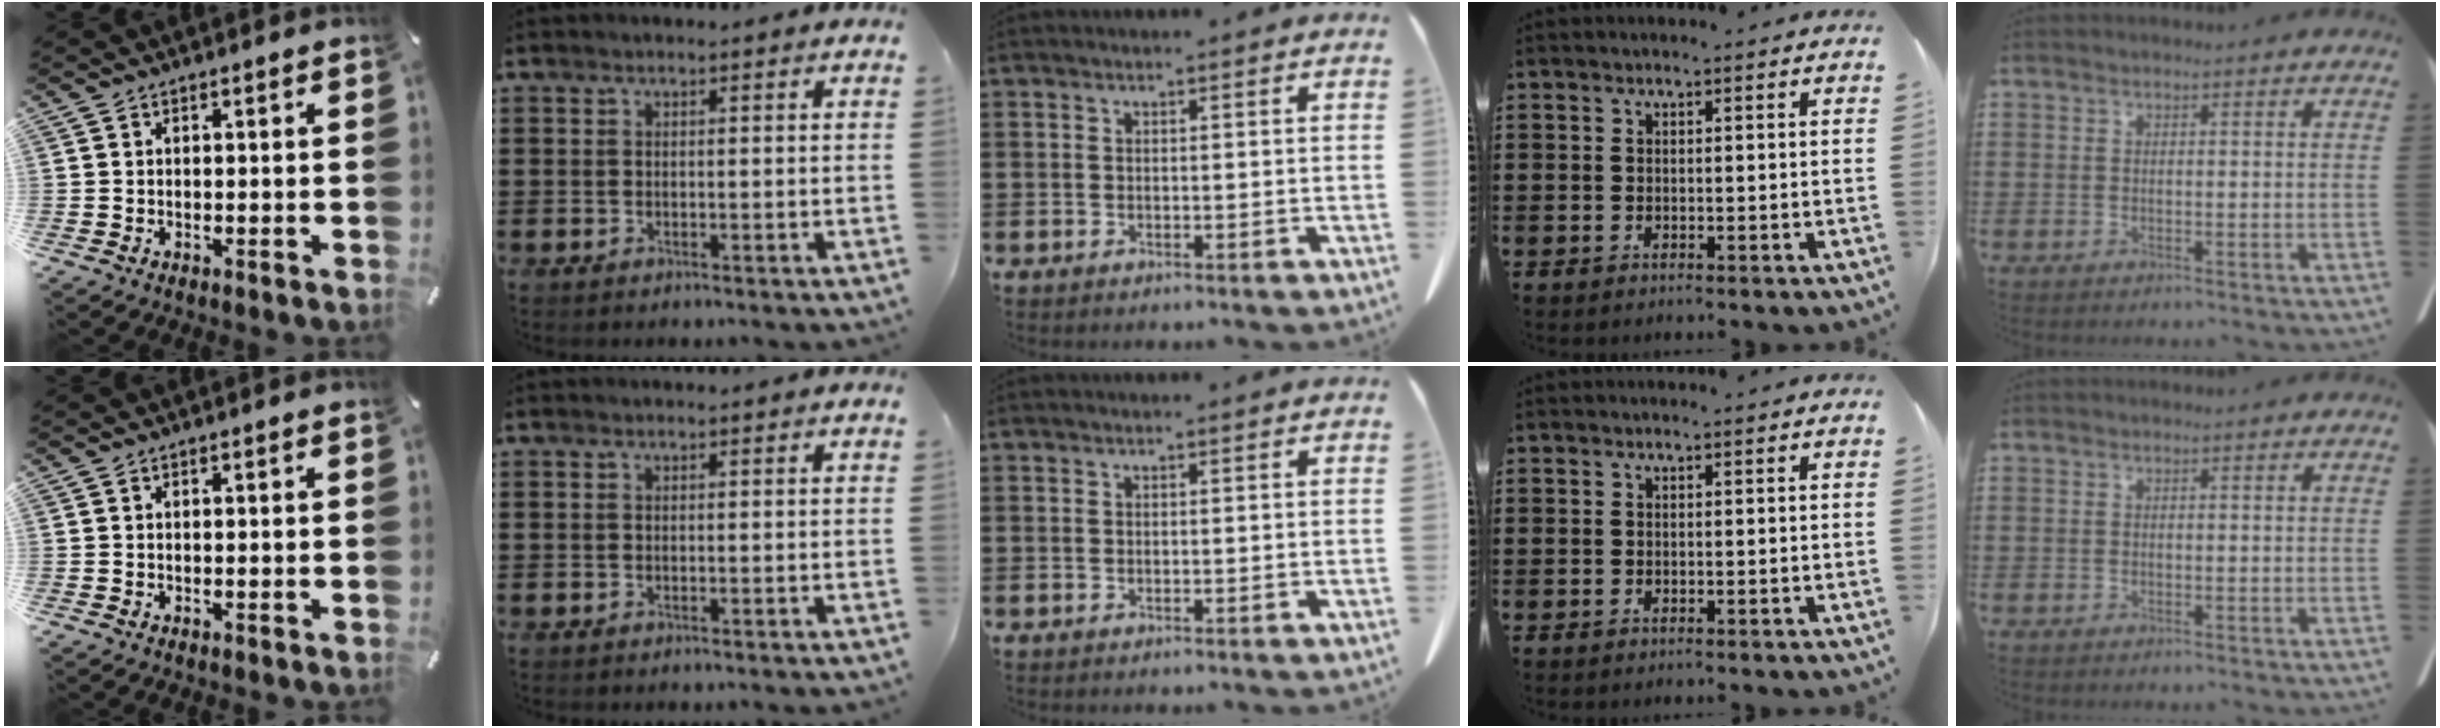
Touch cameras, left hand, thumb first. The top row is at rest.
{}